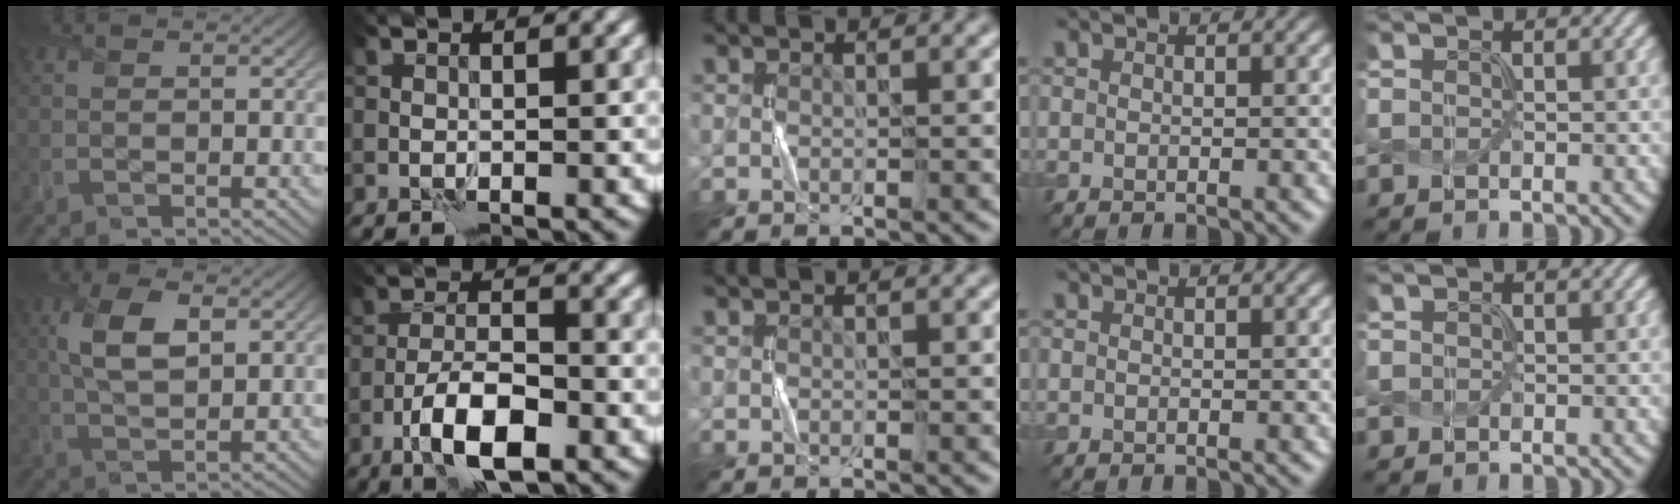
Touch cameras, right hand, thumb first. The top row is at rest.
{"thumb": {"total": 6.2, "force": [1.8, 3.0, 5.1], "torque": [-0.117, 0.007, 0.034]}, "index": {"total": 7.1, "force": [-3.6, 2.4, 5.6], "torque": [-0.101, 0.005, -0.069]}, "little": {"total": 0.5, "force": [-0.1, -0.1, -0.5], "torque": [0.008, 0.001, 0.005]}}